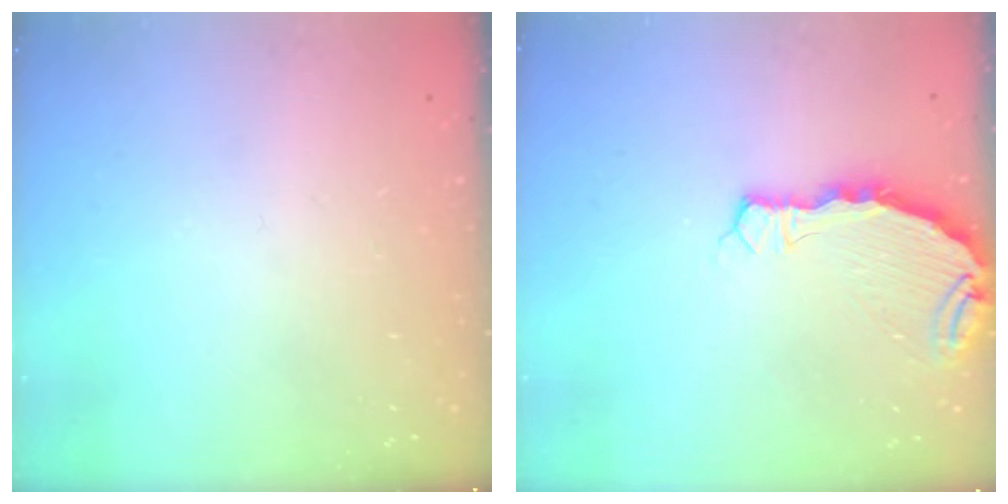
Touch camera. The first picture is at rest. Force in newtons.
{"total": 5.9, "press": 5.7, "slide": 1.4}